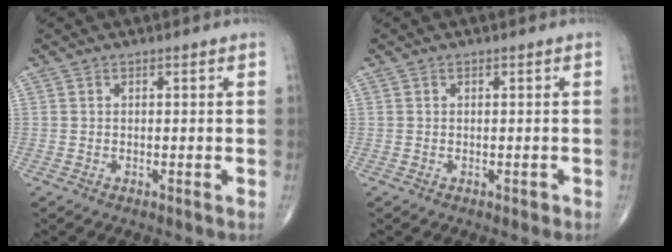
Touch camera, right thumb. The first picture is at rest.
{"total": 0.6, "force": [-0.1, 0.5, 0.3], "torque": [0.001, 0.001, -0.002]}